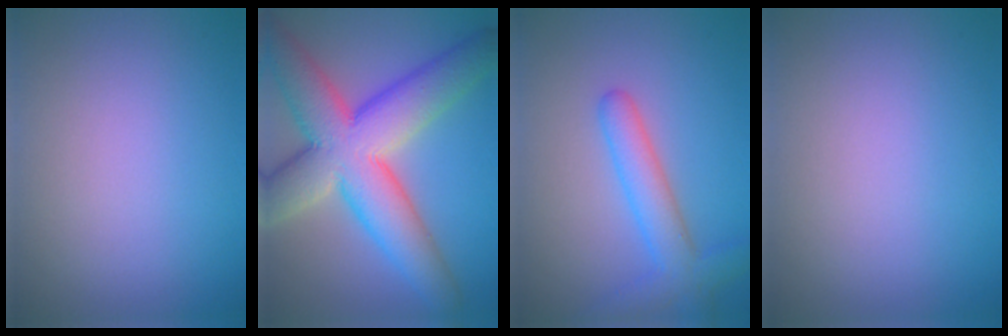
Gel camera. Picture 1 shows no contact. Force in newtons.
{"total": 11.8, "press": 11.8, "slide": 0.7}
{"total": 4.0, "press": 4.0, "slide": 0.2}
{"total": 0.0}